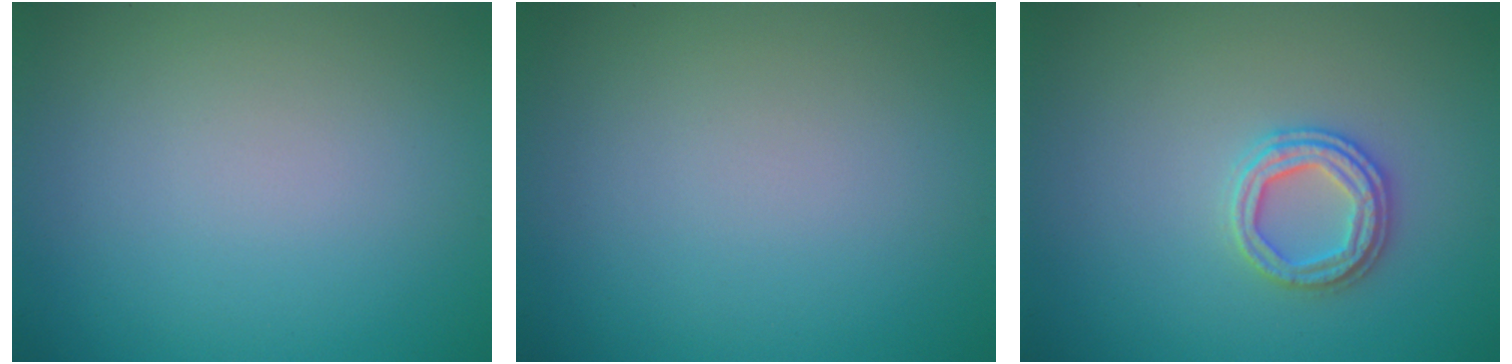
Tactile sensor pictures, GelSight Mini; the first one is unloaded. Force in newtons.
{"total": 0.0}
{"total": 2.6, "press": 2.5, "slide": 0.3}